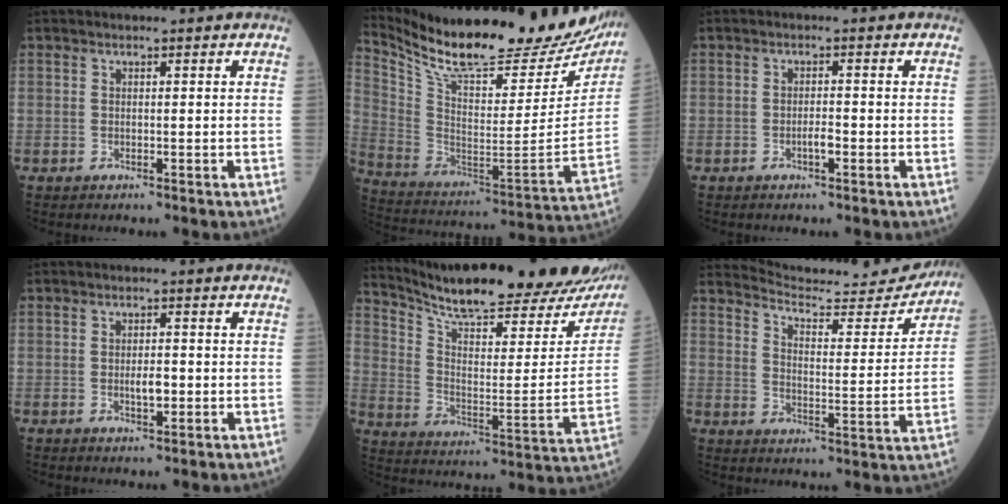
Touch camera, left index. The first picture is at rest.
{"total": 29.2, "force": [25.5, 6.3, 12.7], "torque": [-0.228, -0.076, 0.363]}
{"total": 1.6, "force": [-0.9, 0.2, 1.2], "torque": [-0.020, -0.001, -0.018]}
{"total": 2.4, "force": [-0.7, 0.8, 2.1], "torque": [-0.037, -0.002, -0.011]}
{"total": 28.6, "force": [25.6, 4.7, 11.8], "torque": [-0.185, -0.088, 0.339]}
{"total": 14.7, "force": [14.6, 1.1, 1.5], "torque": [-0.020, -0.047, 0.190]}